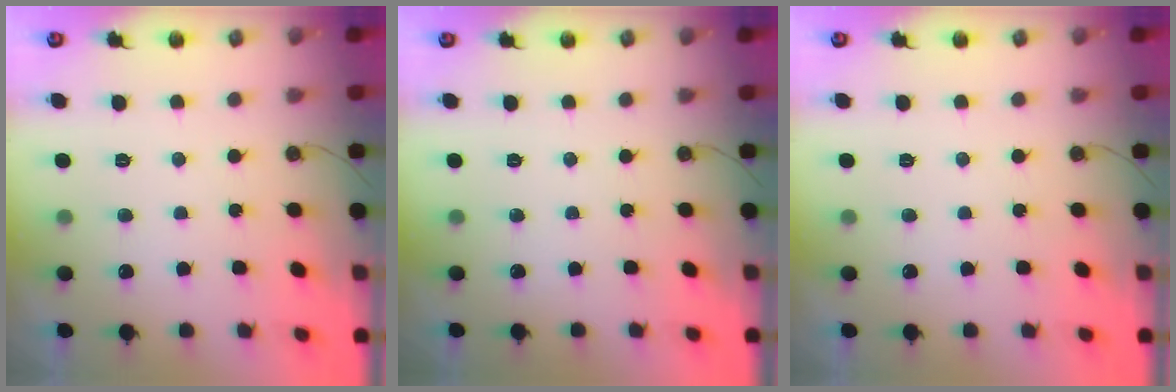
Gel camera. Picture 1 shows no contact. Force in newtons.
{"total": 0.0}
{"total": 0.0}